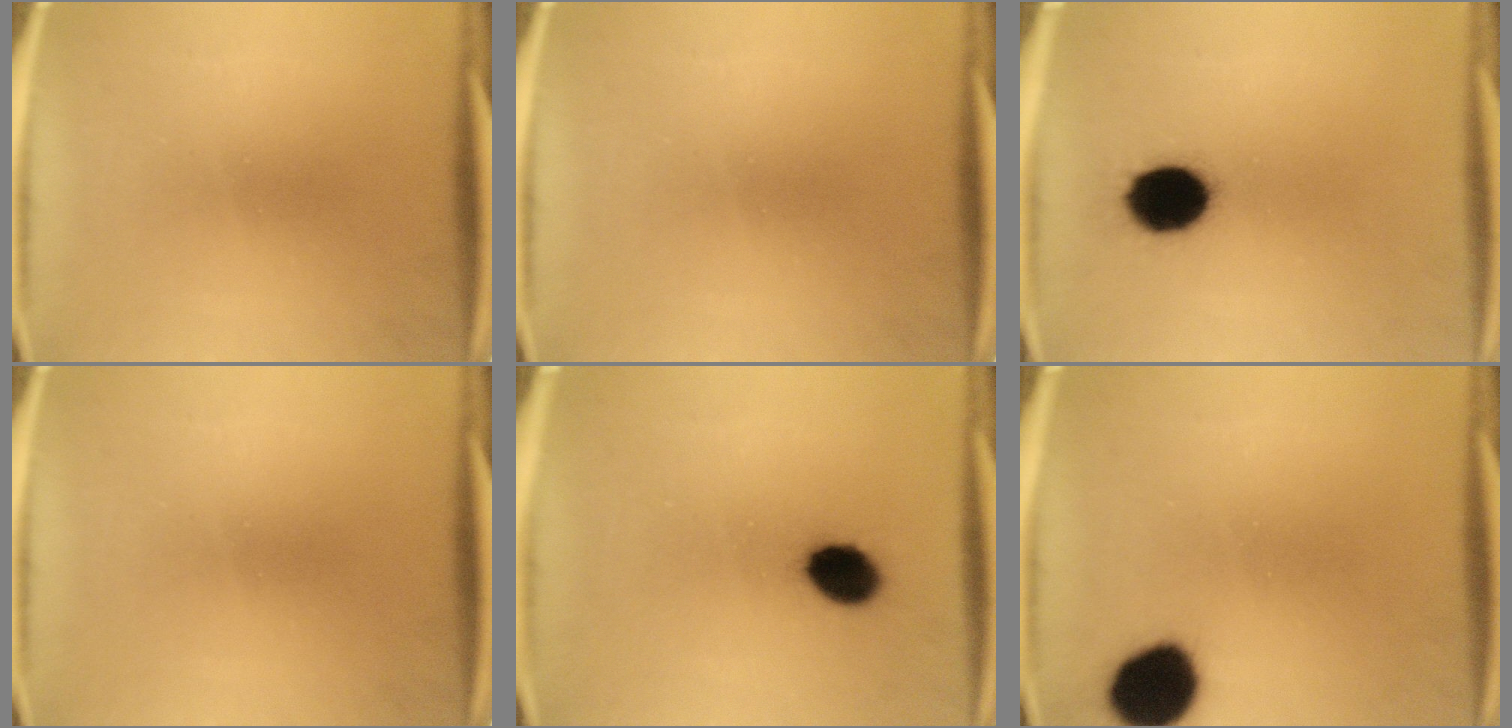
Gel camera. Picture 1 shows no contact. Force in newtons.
{"total": 0.0}
{"total": 12.2}
{"total": 0.0}
{"total": 6.8}
{"total": 12.2}